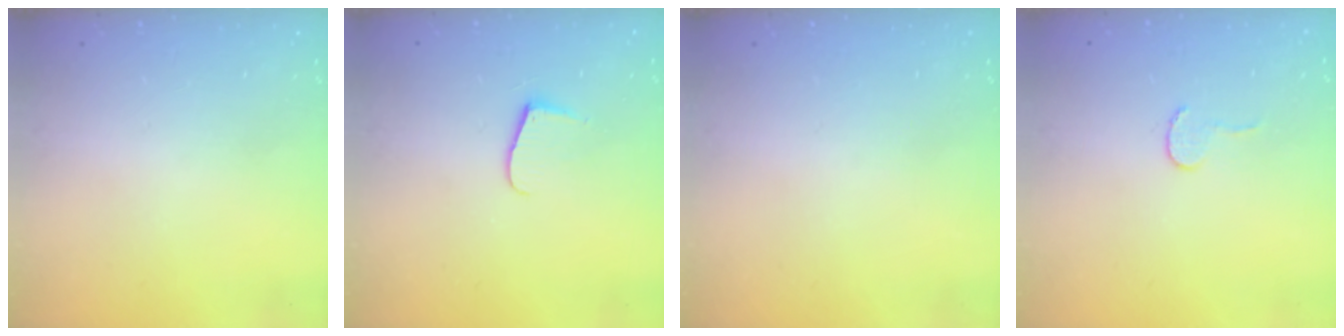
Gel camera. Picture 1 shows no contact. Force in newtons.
{"total": 6.9, "press": 6.9, "slide": 0.7}
{"total": 0.0}
{"total": 3.7, "press": 3.7, "slide": 0.4}